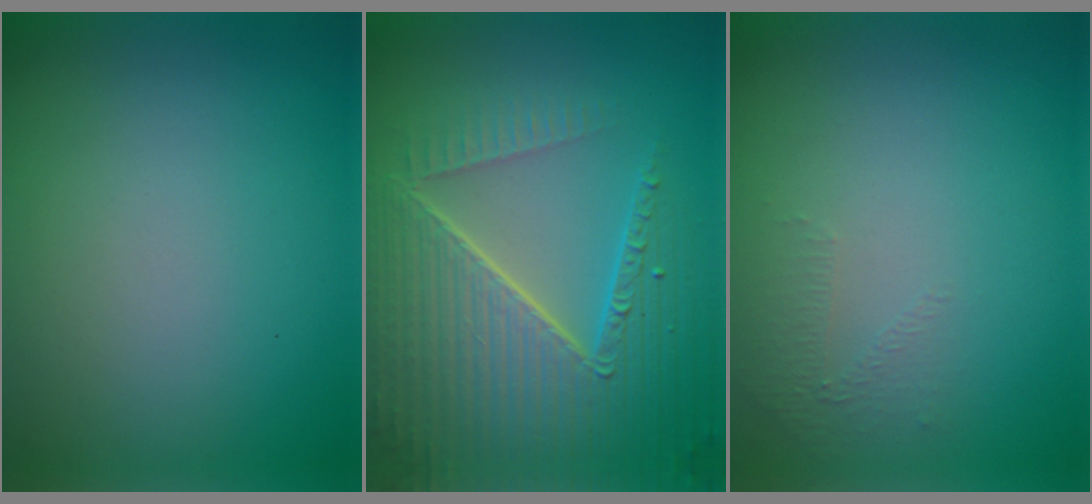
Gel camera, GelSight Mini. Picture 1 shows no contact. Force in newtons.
{"total": 8.5, "press": 5.9, "slide": 6.1}
{"total": 0.9, "press": 0.4, "slide": 0.8}